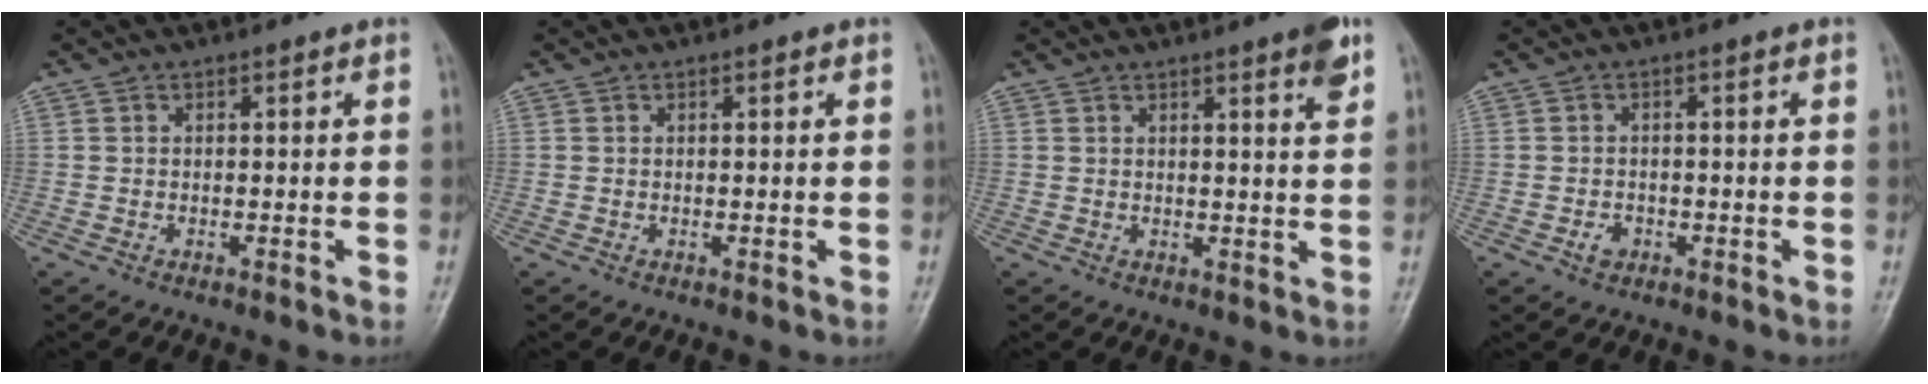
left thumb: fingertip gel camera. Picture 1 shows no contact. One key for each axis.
{"total": 0.5, "fx": 0.2, "fy": 0.0, "fz": 0.5, "tx": -0.008, "ty": 0.001, "tz": 0.002}
{"total": 4.8, "fx": 2.9, "fy": 0.4, "fz": 3.8, "tx": -0.045, "ty": -0.015, "tz": 0.036}
{"total": 2.0, "fx": -0.9, "fy": 1.4, "fz": 1.0, "tx": -0.012, "ty": 0.009, "tz": -0.013}